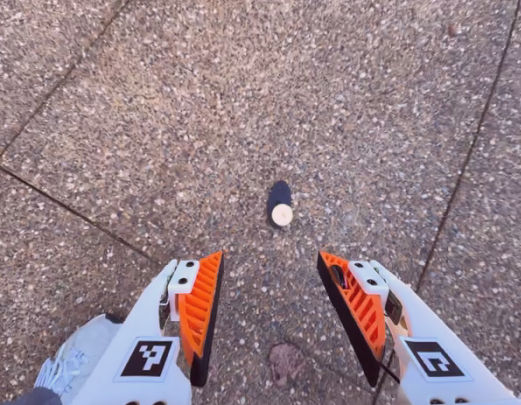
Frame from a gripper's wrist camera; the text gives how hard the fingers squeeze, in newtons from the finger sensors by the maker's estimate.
{"total": 0.0}